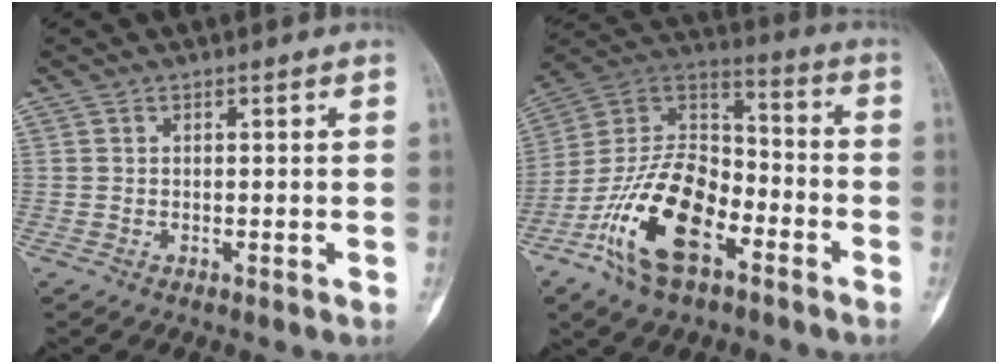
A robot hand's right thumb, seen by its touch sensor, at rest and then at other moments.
{"total": 19.8, "force": [-9.2, 10.4, 14.1], "torque": [-0.247, 0.067, -0.174]}